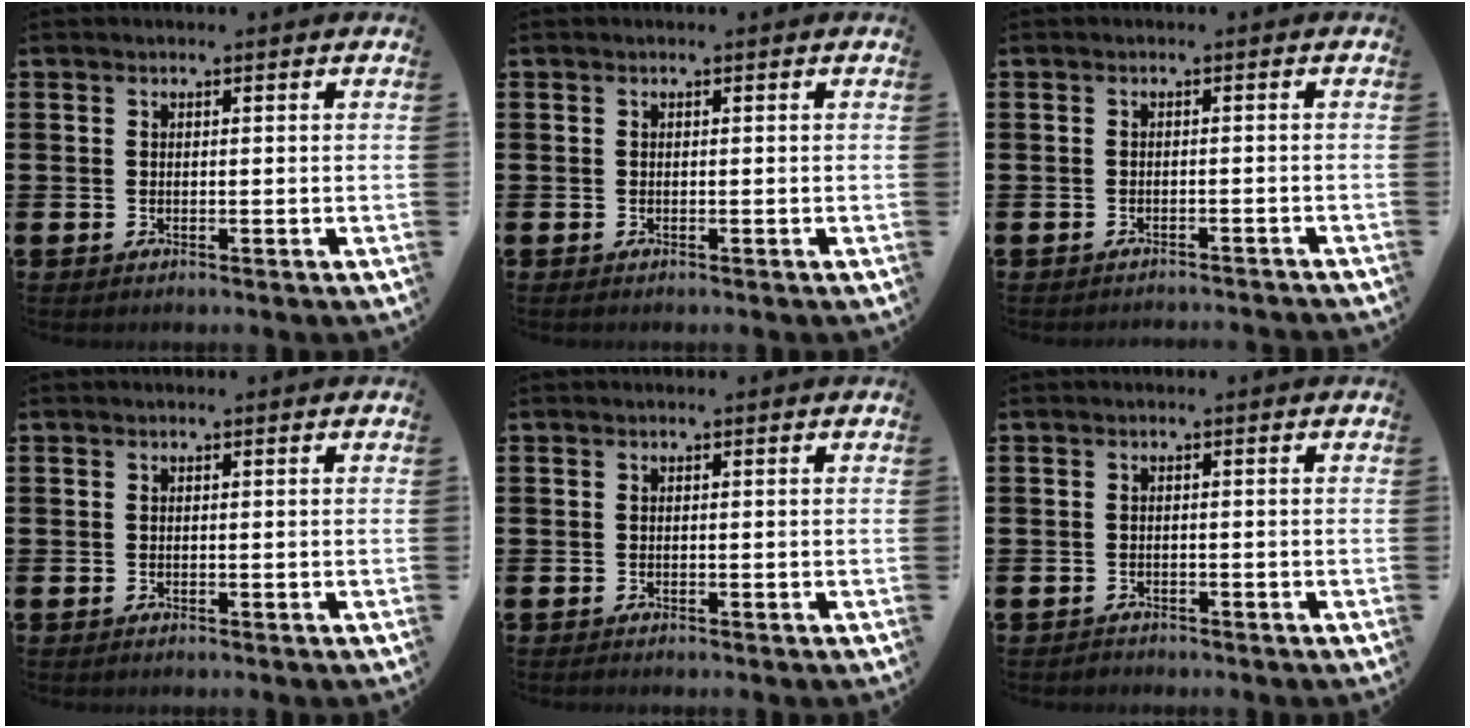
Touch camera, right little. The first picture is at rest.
{"total": 0.0}
{"total": 1.1, "force": [-1.1, -0.2, -0.1], "torque": [0.001, 0.002, -0.022]}
{"total": 0.0}
{"total": 0.0}
{"total": 0.6, "force": [-0.6, 0.2, -0.1], "torque": [0.000, 0.000, -0.014]}